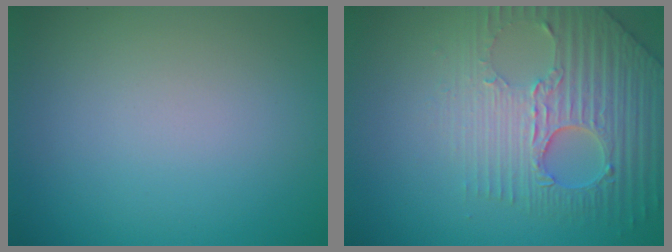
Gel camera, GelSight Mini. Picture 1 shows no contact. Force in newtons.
{"total": 5.0, "press": 4.7, "slide": 1.8}